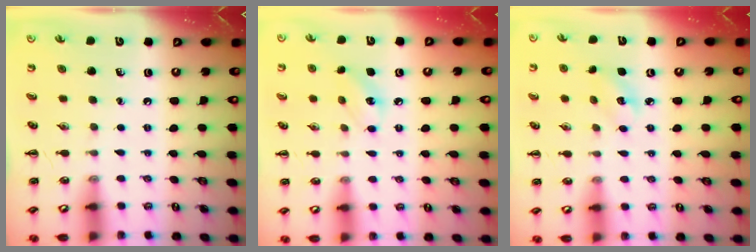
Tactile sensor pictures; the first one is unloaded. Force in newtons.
{"total": 7.0, "press": 6.9, "slide": 1.5}
{"total": 4.1, "press": 3.9, "slide": 1.2}